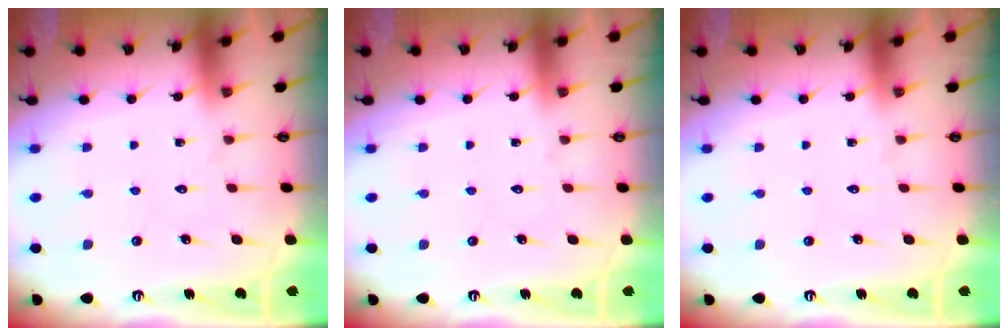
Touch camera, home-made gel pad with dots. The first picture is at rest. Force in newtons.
{"total": 0.0}
{"total": 0.0}